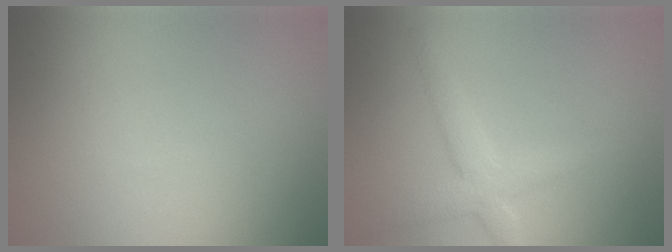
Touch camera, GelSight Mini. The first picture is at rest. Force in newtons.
{"total": 3.5, "press": 3.5, "slide": 0.3}